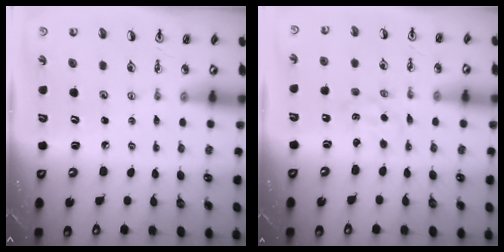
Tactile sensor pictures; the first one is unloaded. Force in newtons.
{"total": 2.3, "press": 2.3, "slide": 0.4}